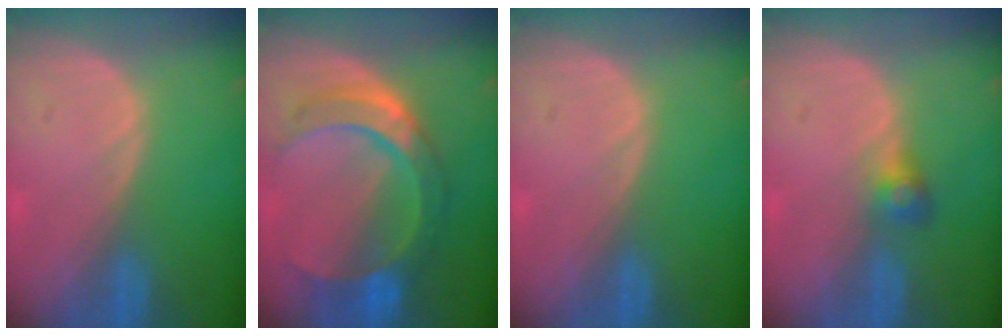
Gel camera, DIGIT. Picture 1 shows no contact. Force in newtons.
{"total": 9.1, "press": 9.1, "slide": 0.8}
{"total": 0.0}
{"total": 2.7, "press": 2.6, "slide": 0.8}